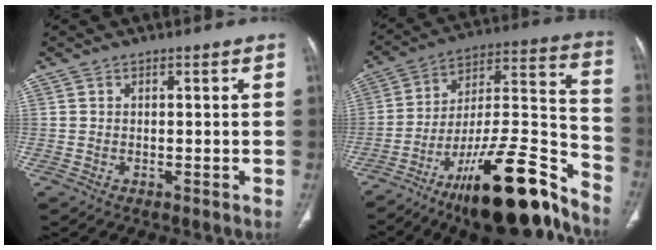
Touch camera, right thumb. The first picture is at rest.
{"total": 25.9, "force": [-18.1, 6.2, 17.5], "torque": [-0.227, 0.102, -0.293]}